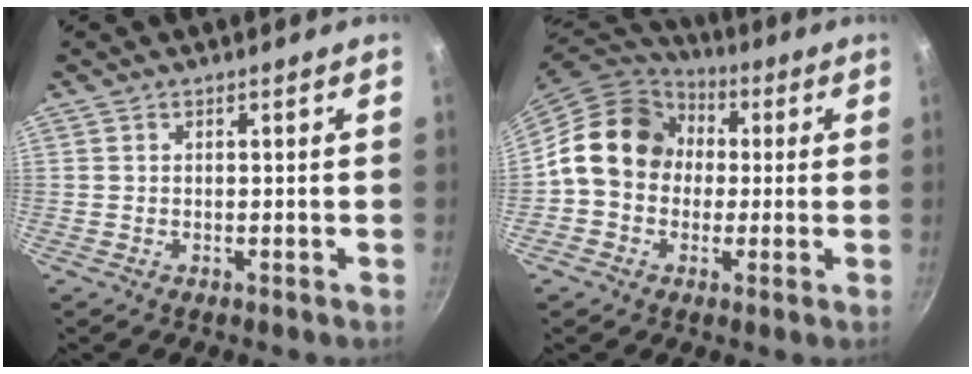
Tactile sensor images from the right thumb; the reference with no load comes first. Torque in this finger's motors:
{"motor_torque": [1.68, 2.39, 1.21, -0.95, 0.16]}